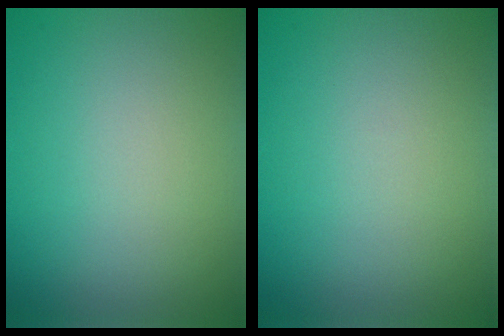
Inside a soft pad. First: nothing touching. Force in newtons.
{"total": 0.0}